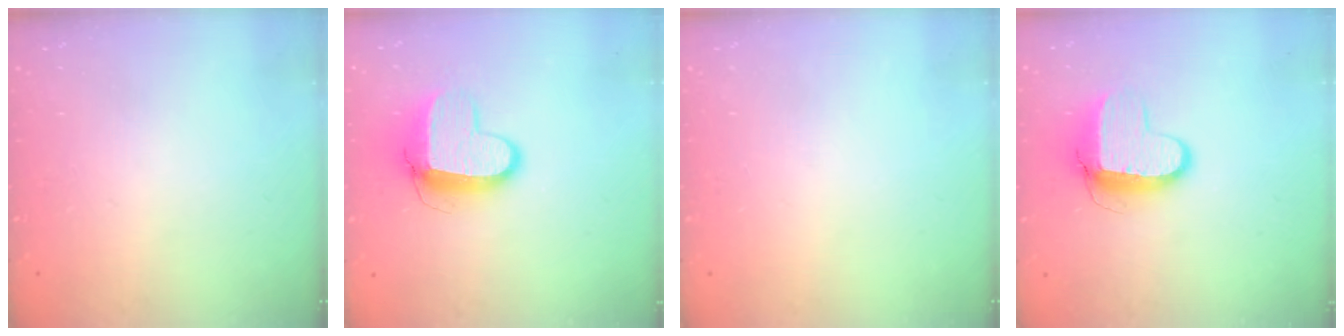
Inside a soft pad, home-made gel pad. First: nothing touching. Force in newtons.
{"total": 11.1, "press": 11.0, "slide": 1.0}
{"total": 0.0}
{"total": 9.9, "press": 9.9, "slide": 0.9}